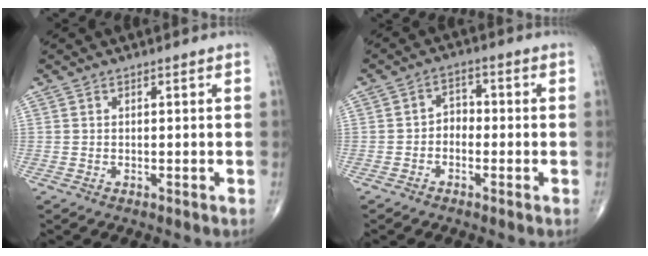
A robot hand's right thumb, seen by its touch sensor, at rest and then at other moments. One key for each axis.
{"total": 3.3, "fx": -1.0, "fy": 2.5, "fz": 1.9, "tx": -0.012, "ty": 0.021, "tz": -0.030}